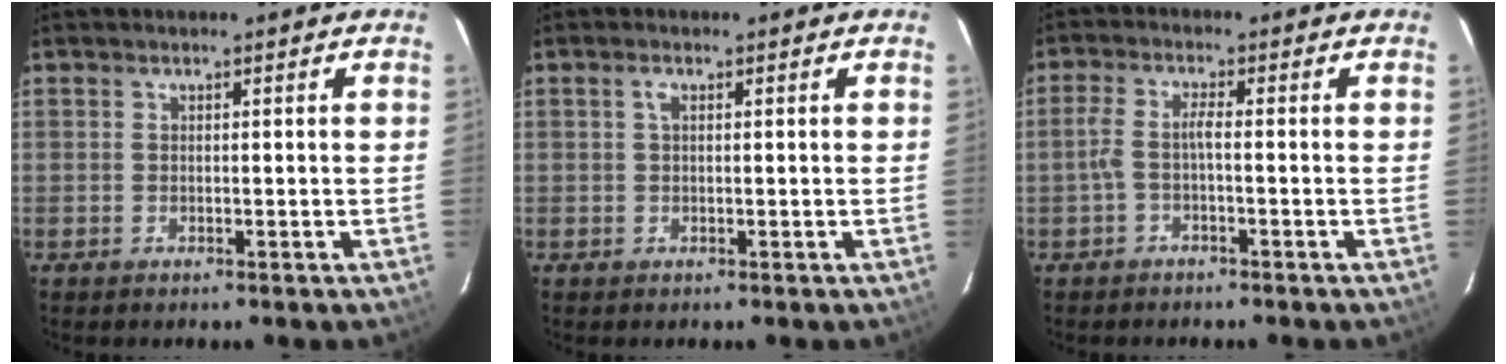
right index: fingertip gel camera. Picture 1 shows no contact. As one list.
[{"total": 1.1, "force": [0.3, 0.5, 0.9], "torque": [-0.019, 0.004, 0.004]}, {"total": 2.9, "force": [-1.3, 0.2, 2.6], "torque": [-0.062, 0.006, -0.026]}]